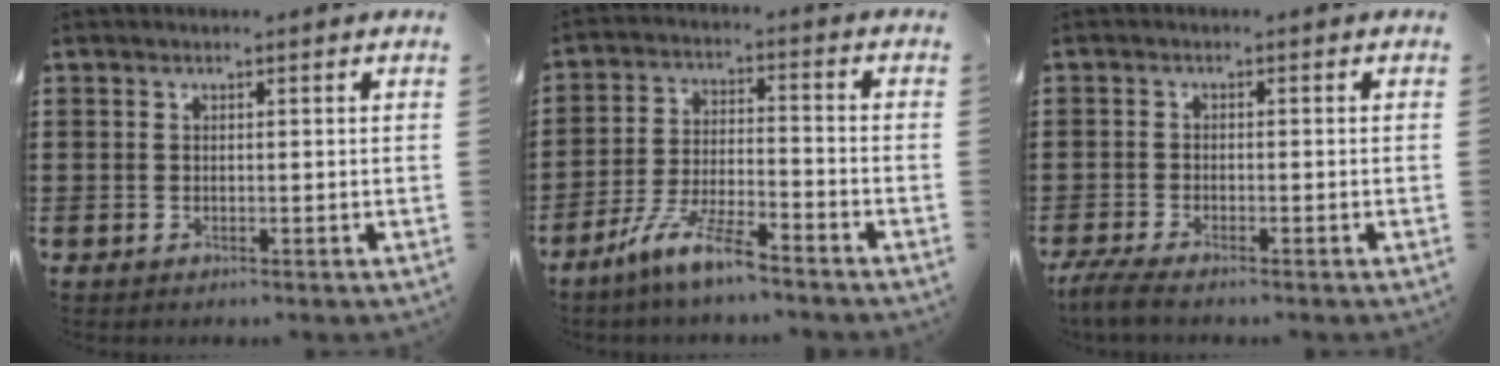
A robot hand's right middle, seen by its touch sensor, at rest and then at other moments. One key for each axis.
{"total": 8.2, "fx": -6.8, "fy": 0.9, "fz": 4.5, "tx": -0.102, "ty": -0.006, "tz": -0.133}
{"total": 3.2, "fx": -2.9, "fy": 0.3, "fz": 1.4, "tx": -0.043, "ty": -0.011, "tz": -0.063}